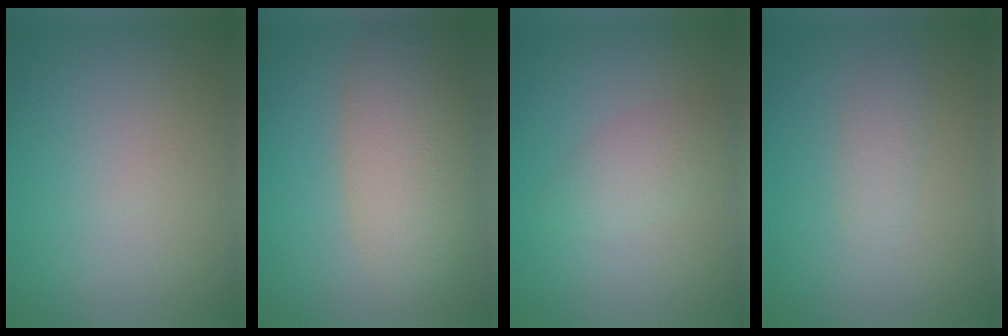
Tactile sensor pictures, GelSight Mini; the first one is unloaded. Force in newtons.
{"total": 7.0, "press": 7.0, "slide": 0.5}
{"total": 2.4, "press": 2.4, "slide": 0.0}
{"total": 1.5, "press": 1.5, "slide": 0.0}